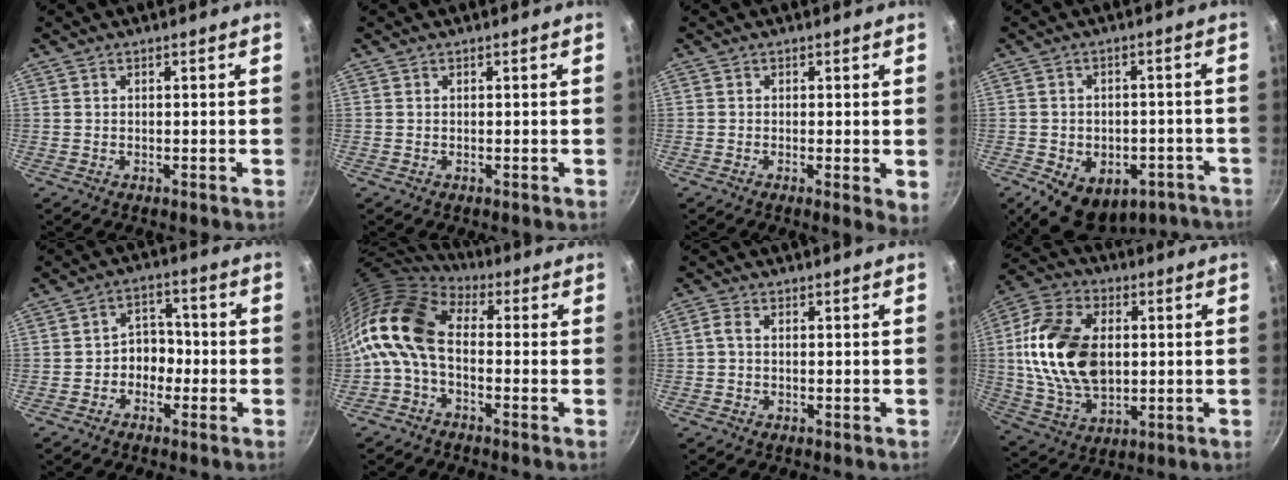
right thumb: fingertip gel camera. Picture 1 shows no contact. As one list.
[{"total": 0.0}, {"total": 3.2, "force": [-0.2, 1.0, 3.0], "torque": [-0.039, -0.012, -0.007]}, {"total": 14.9, "force": [-7.9, 9.8, 7.9], "torque": [-0.092, 0.032, -0.089]}, {"total": 5.4, "force": [-1.8, 4.3, 2.8], "torque": [0.002, 0.030, -0.036]}, {"total": 11.3, "force": [-1.1, 6.9, 8.9], "torque": [-0.163, 0.026, -0.040]}, {"total": 1.9, "force": [0.0, 1.2, 1.5], "torque": [-0.040, 0.008, -0.004]}, {"total": 20.2, "force": [1.5, 13.1, 15.3], "torque": [-0.275, 0.004, 0.026]}]